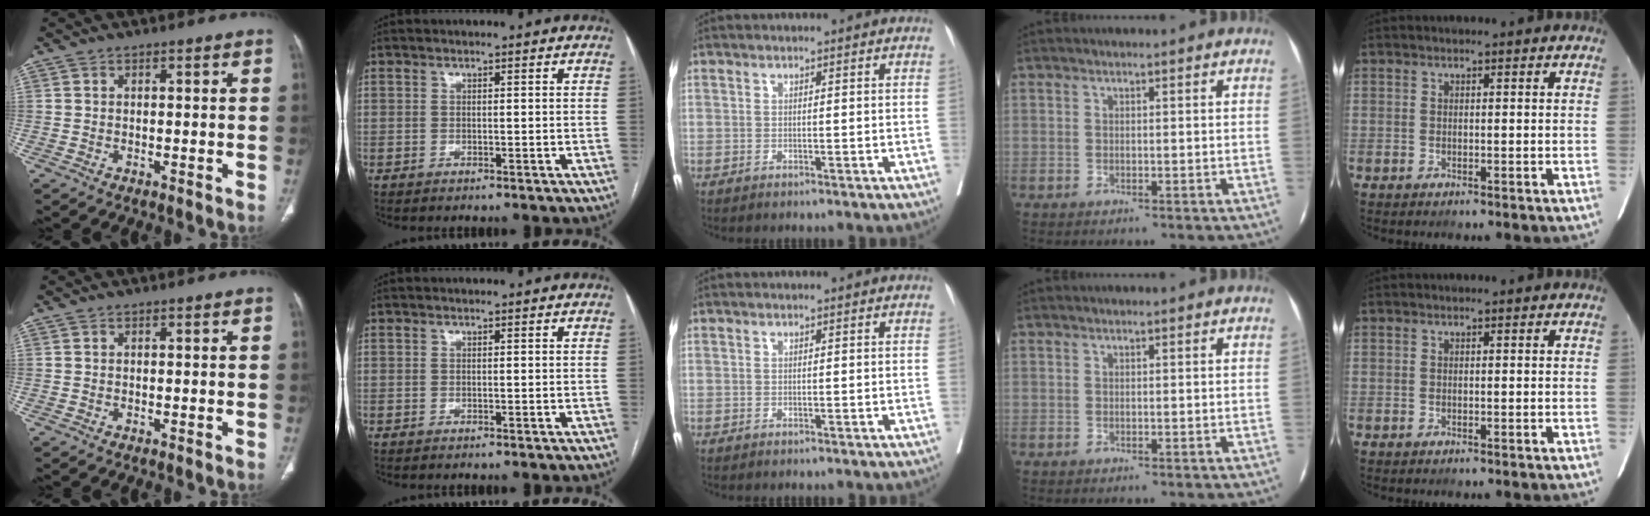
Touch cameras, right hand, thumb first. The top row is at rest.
{}